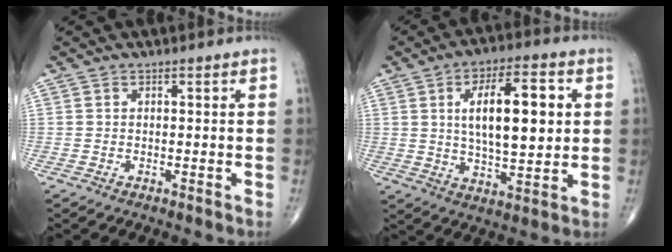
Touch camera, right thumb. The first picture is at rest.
{"total": 15.4, "force": [3.0, 6.3, 13.7], "torque": [-0.205, -0.004, 0.051]}